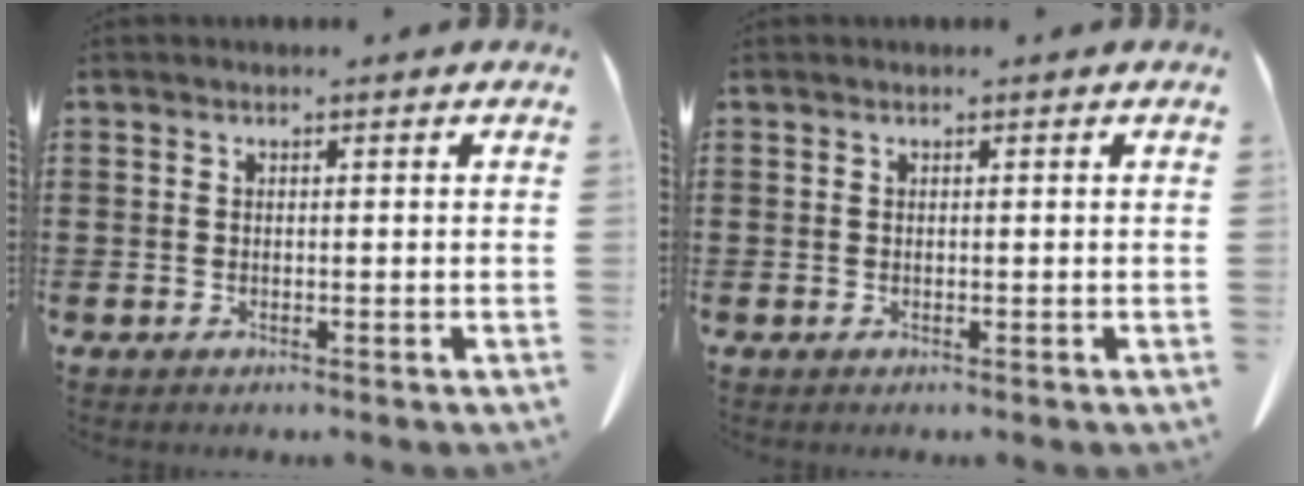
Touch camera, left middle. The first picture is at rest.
{"total": 0.0}